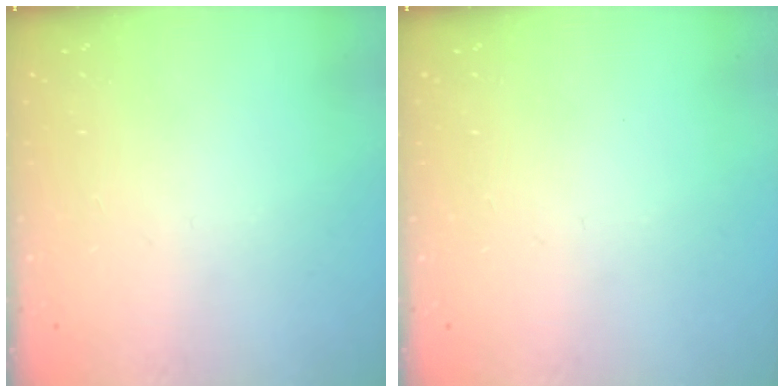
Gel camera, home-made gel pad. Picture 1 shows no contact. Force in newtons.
{"total": 0.0}